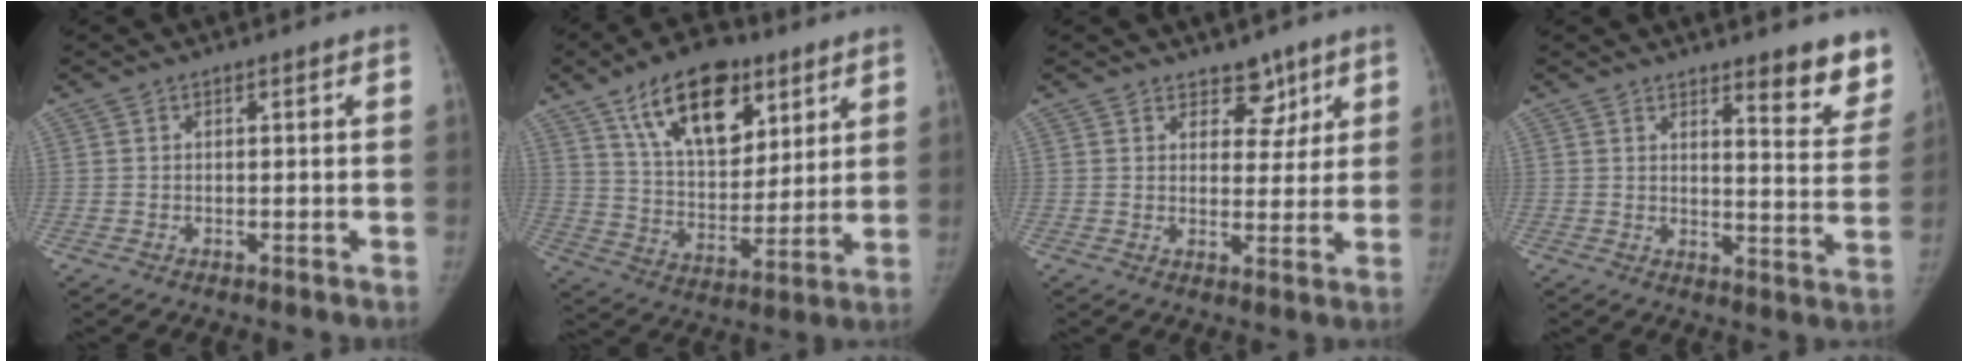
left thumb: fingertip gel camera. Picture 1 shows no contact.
{"total": 19.0, "force": [10.5, 10.2, 12.1], "torque": [-0.147, -0.043, 0.181]}
{"total": 5.0, "force": [3.4, 3.2, 1.7], "torque": [0.016, -0.019, 0.051]}
{"total": 9.9, "force": [7.6, 2.6, 5.8], "torque": [-0.028, -0.053, 0.088]}